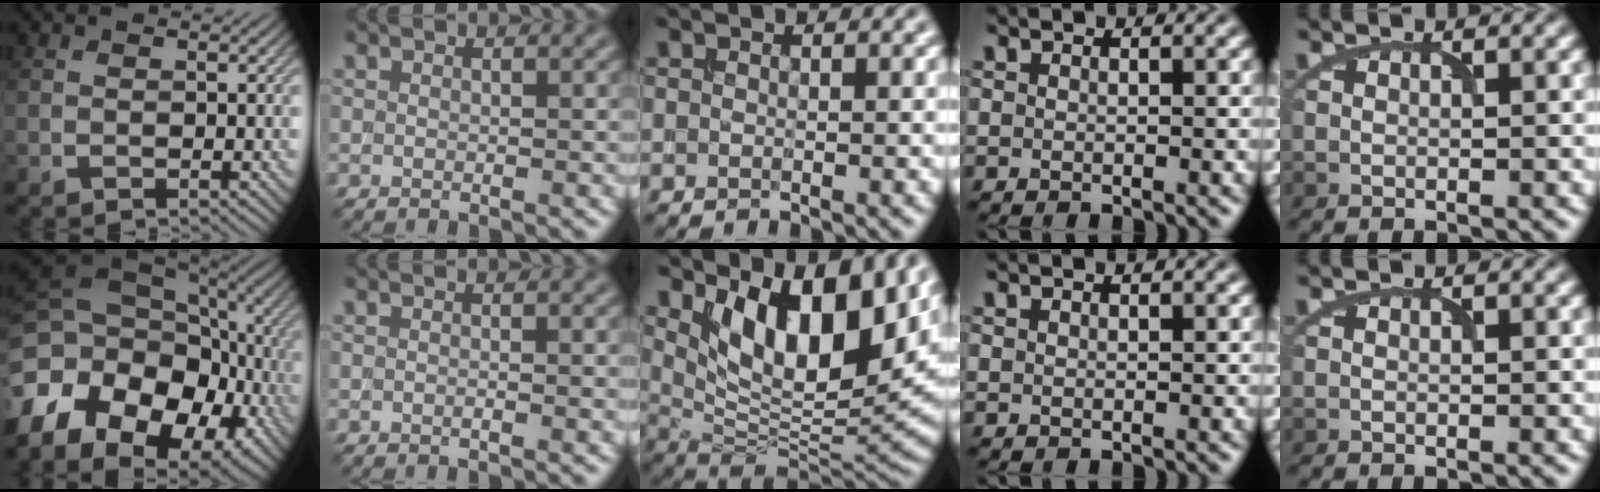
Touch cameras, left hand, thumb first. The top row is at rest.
{"thumb": {"total": 19.1, "force": [-7.1, 13.5, 11.5], "torque": [-0.247, -0.011, -0.095]}, "index": {"total": 1.1, "force": [0.0, 0.3, 1.0], "torque": [-0.012, -0.002, -0.006]}, "middle": {"total": 11.0, "force": [4.9, 4.4, 8.8], "torque": [-0.133, -0.014, 0.091]}}